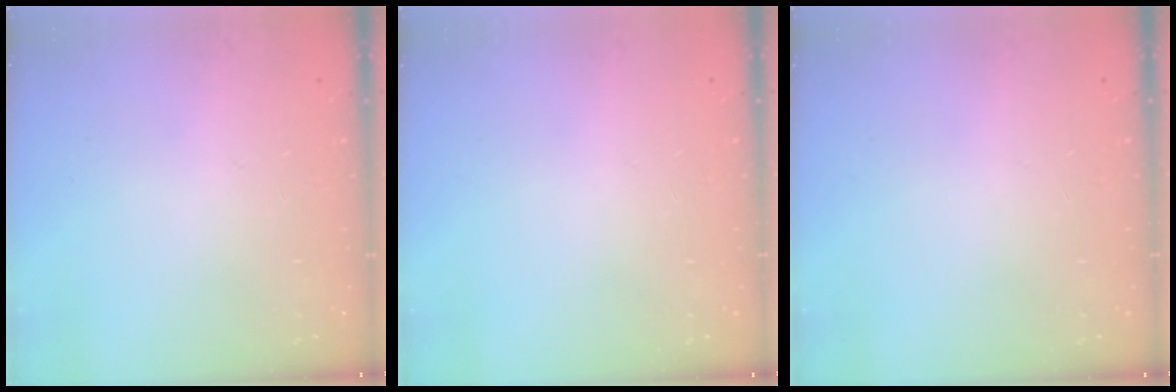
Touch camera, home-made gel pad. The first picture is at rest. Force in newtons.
{"total": 0.0}
{"total": 0.0}